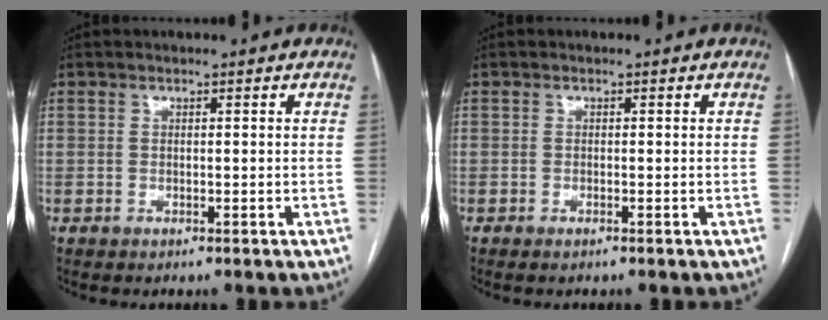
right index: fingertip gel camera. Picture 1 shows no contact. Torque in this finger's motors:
{"motor_torque": [0.35, -0.10, -0.10, -0.01]}